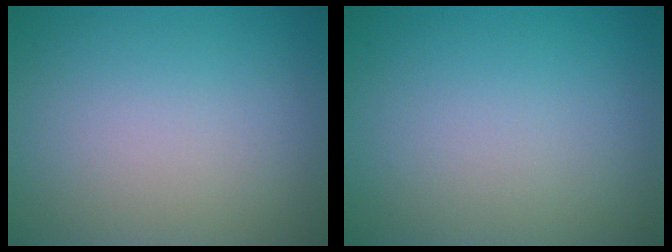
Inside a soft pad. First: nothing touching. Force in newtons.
{"total": 0.0}